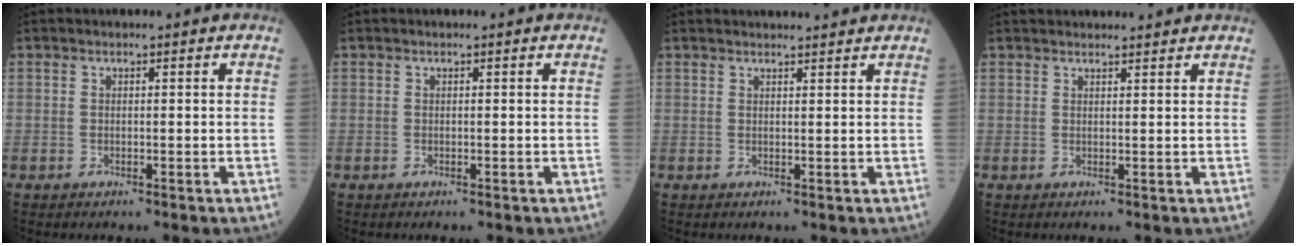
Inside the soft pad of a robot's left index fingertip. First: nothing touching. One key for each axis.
{"total": 0.0}
{"total": 4.7, "fx": 4.5, "fy": 0.2, "fz": 1.3, "tx": -0.016, "ty": 0.017, "tz": 0.051}
{"total": 6.4, "fx": 6.0, "fy": 0.7, "fz": 2.1, "tx": -0.024, "ty": 0.025, "tz": 0.074}